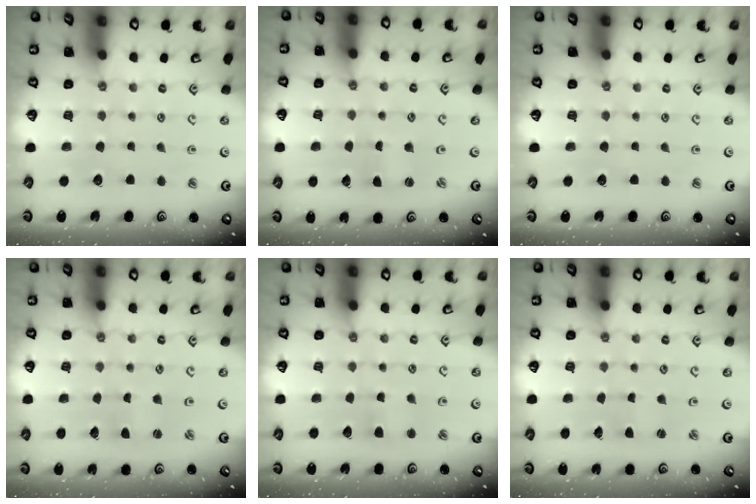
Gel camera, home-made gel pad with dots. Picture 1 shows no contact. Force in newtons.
{"total": 0.0}
{"total": 0.0}
{"total": 1.5, "press": 1.4, "slide": 0.3}
{"total": 2.8, "press": 2.8, "slide": 0.5}
{"total": 1.0, "press": 1.0, "slide": 0.2}